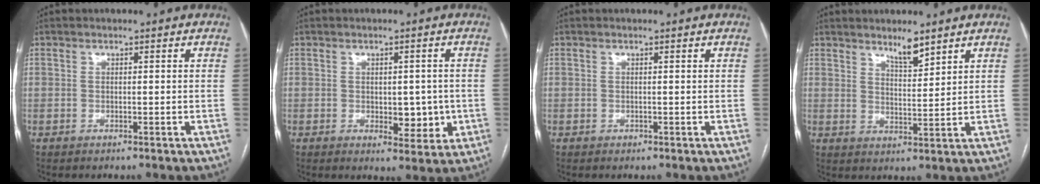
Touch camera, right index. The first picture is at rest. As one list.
[{"total": 5.3, "force": [-0.6, 2.8, 4.4], "torque": [-0.049, -0.001, 0.001]}, {"total": 0.0}, {"total": 4.1, "force": [3.4, 0.6, 2.2], "torque": [-0.039, -0.009, 0.061]}]